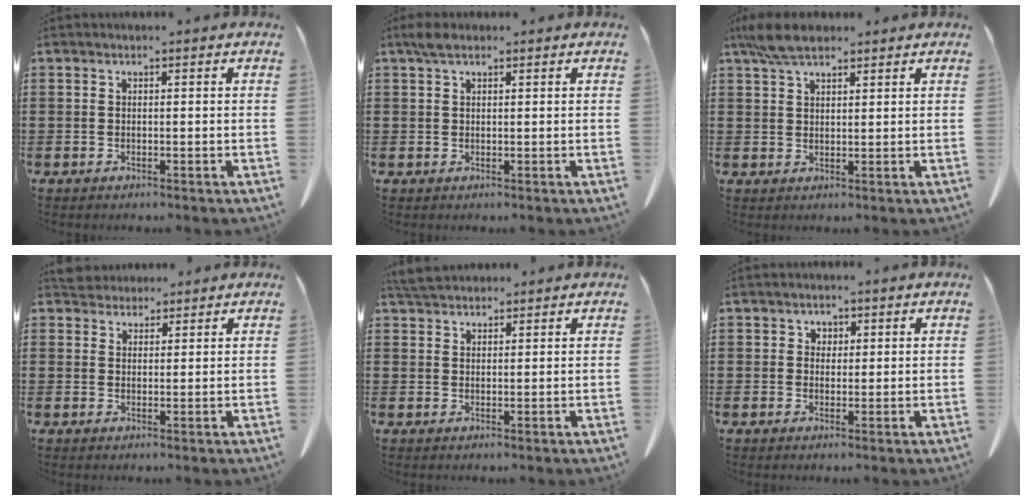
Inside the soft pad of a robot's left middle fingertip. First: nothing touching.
{"total": 2.0, "force": [1.4, 0.9, 1.1], "torque": [-0.026, 0.005, 0.026]}
{"total": 5.2, "force": [4.1, 2.0, 2.7], "torque": [-0.063, 0.002, 0.076]}
{"total": 3.1, "force": [2.9, 1.0, 0.0], "torque": [-0.002, -0.005, 0.056]}
{"total": 3.6, "force": [3.4, 0.8, 0.9], "torque": [-0.027, -0.002, 0.067]}
{"total": 1.7, "force": [1.0, 1.3, 0.1], "torque": [-0.001, 0.004, 0.017]}